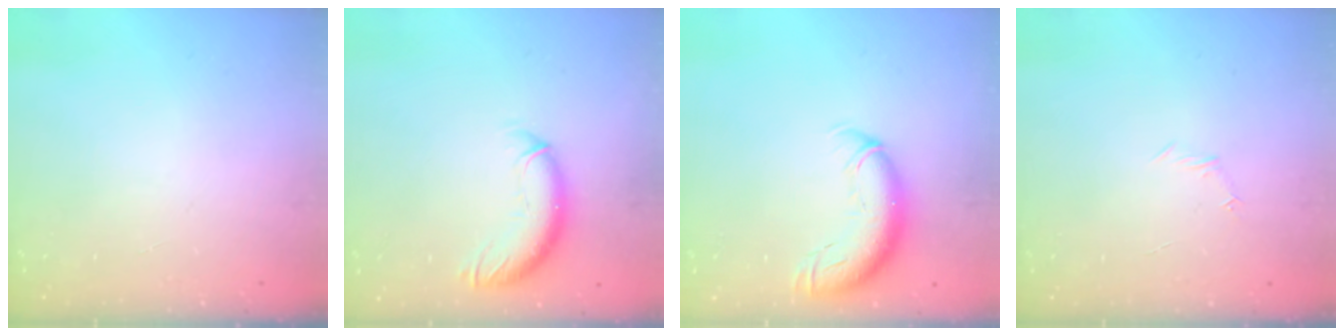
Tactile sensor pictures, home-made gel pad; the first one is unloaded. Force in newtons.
{"total": 10.3, "press": 10.2, "slide": 1.4}
{"total": 12.1, "press": 11.7, "slide": 3.1}
{"total": 3.9, "press": 3.7, "slide": 1.0}